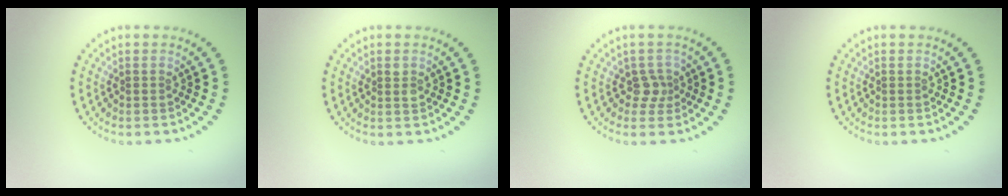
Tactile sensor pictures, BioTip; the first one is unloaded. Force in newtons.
{"total": 1.0, "press": 0.9, "slide": 0.3}
{"total": 1.9, "press": 1.4, "slide": 1.3}
{"total": 0.0}